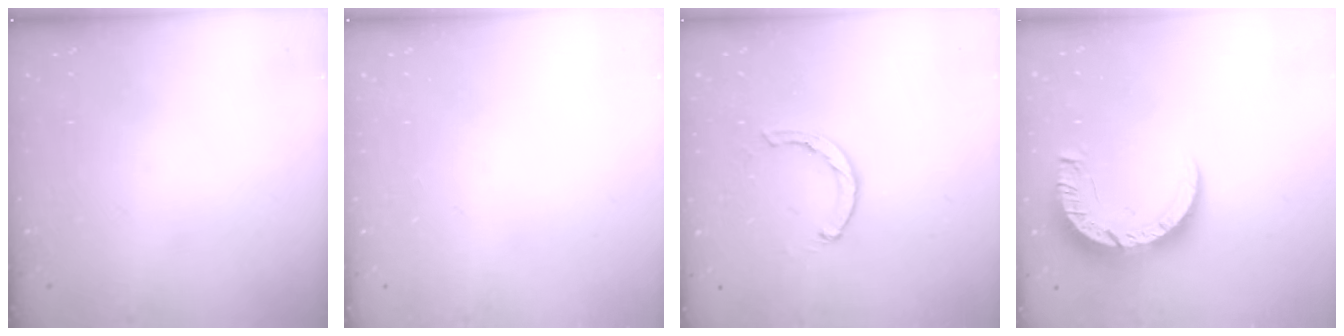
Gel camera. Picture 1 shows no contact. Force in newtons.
{"total": 0.0}
{"total": 2.1, "press": 2.1, "slide": 0.3}
{"total": 10.0, "press": 9.9, "slide": 1.0}